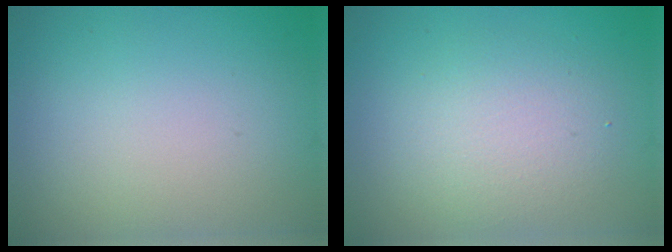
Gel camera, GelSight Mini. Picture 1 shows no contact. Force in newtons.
{"total": 3.6, "press": 3.6, "slide": 0.3}